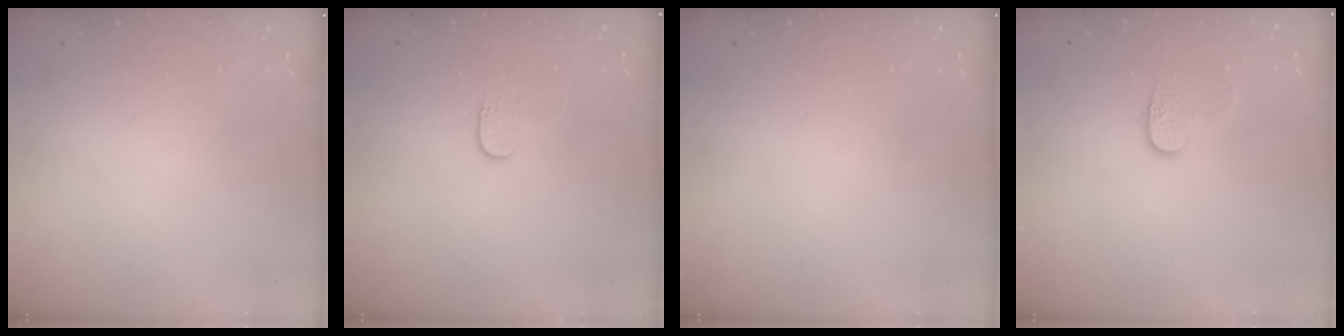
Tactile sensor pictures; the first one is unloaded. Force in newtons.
{"total": 3.9, "press": 3.8, "slide": 0.5}
{"total": 0.0}
{"total": 6.0, "press": 6.0, "slide": 0.5}